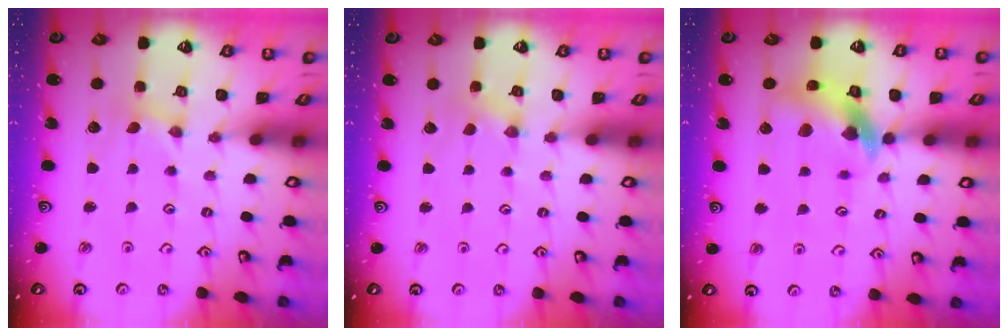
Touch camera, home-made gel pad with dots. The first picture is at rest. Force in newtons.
{"total": 2.3, "press": 2.3, "slide": 0.3}
{"total": 11.6, "press": 11.5, "slide": 1.7}